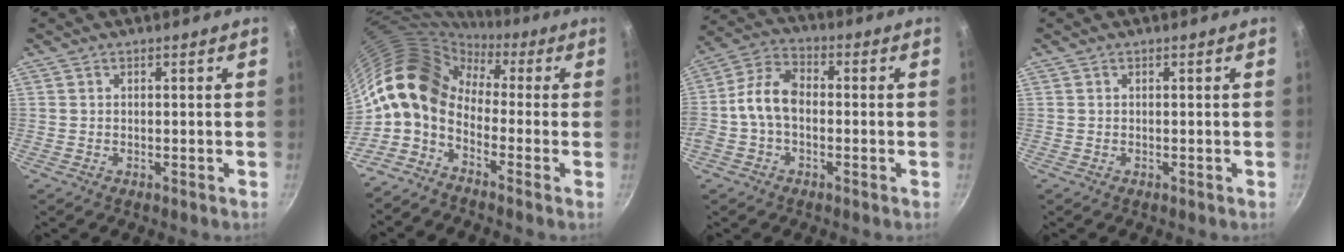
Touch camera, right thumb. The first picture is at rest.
{"total": 11.5, "force": [-0.8, 7.6, 8.6], "torque": [-0.136, 0.033, -0.039]}
{"total": 8.9, "force": [-1.0, 5.9, 6.6], "torque": [-0.121, 0.031, -0.036]}
{"total": 0.0}